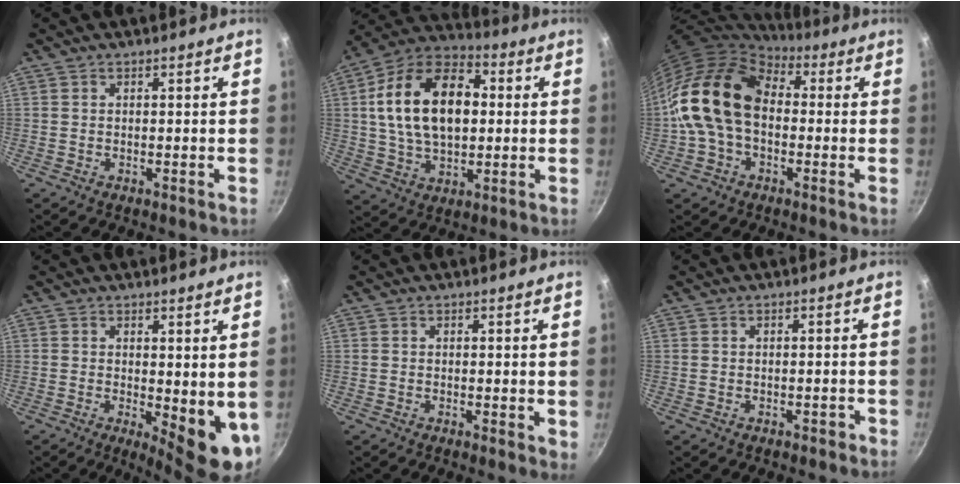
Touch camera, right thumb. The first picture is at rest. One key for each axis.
{"total": 20.3, "fx": 2.5, "fy": 12.7, "fz": 15.6, "tx": -0.245, "ty": 0.022, "tz": 0.033}
{"total": 16.4, "fx": 0.4, "fy": 11.5, "fz": 11.8, "tx": -0.187, "ty": 0.034, "tz": -0.006}
{"total": 8.5, "fx": 0.4, "fy": 3.3, "fz": 7.8, "tx": -0.084, "ty": -0.016, "tz": 0.014}
{"total": 1.5, "fx": 0.4, "fy": 0.7, "fz": 1.3, "tx": -0.015, "ty": -0.003, "tz": 0.004}
{"total": 0.8, "fx": -0.4, "fy": 0.6, "fz": 0.3, "tx": 0.005, "ty": 0.011, "tz": -0.001}